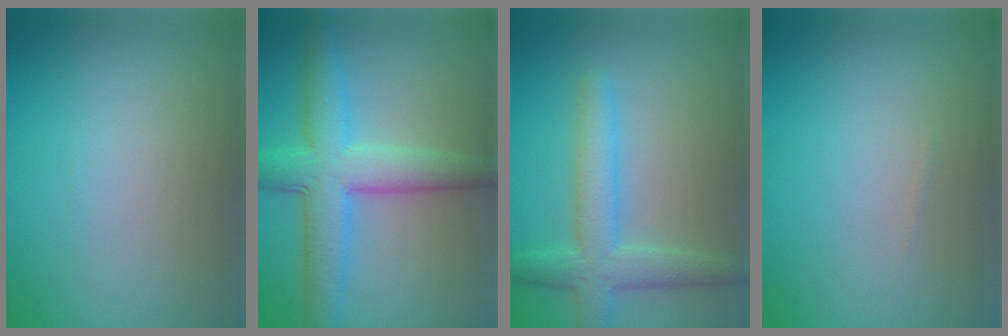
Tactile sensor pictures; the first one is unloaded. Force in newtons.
{"total": 6.9, "press": 6.9, "slide": 0.3}
{"total": 4.5, "press": 4.5, "slide": 0.1}
{"total": 0.0}